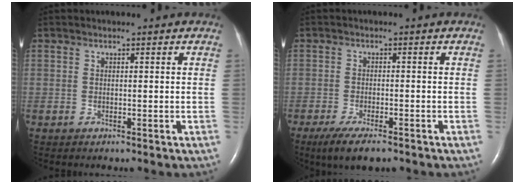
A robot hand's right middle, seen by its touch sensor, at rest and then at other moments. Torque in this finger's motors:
{"motor_torque": [0.98, -0.95, 0.21, 0.07]}